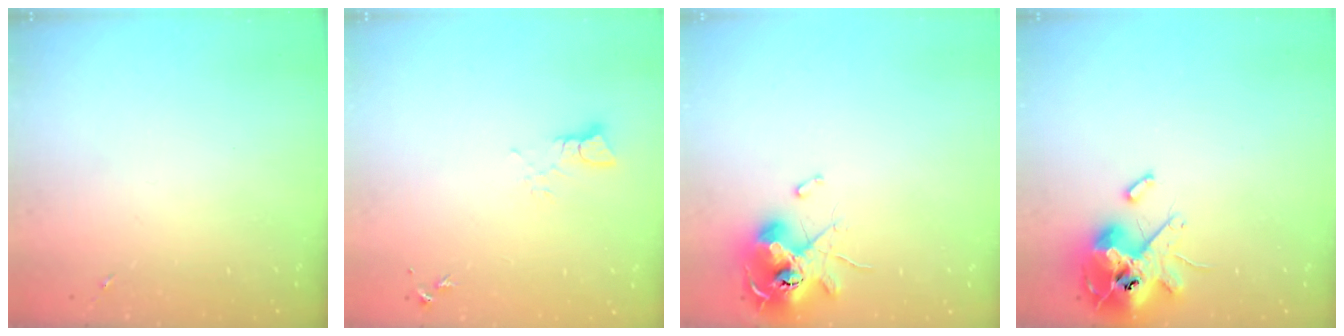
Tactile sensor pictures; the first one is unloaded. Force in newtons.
{"total": 3.2, "press": 3.1, "slide": 0.4}
{"total": 13.7, "press": 13.6, "slide": 1.8}
{"total": 14.3, "press": 14.0, "slide": 2.5}